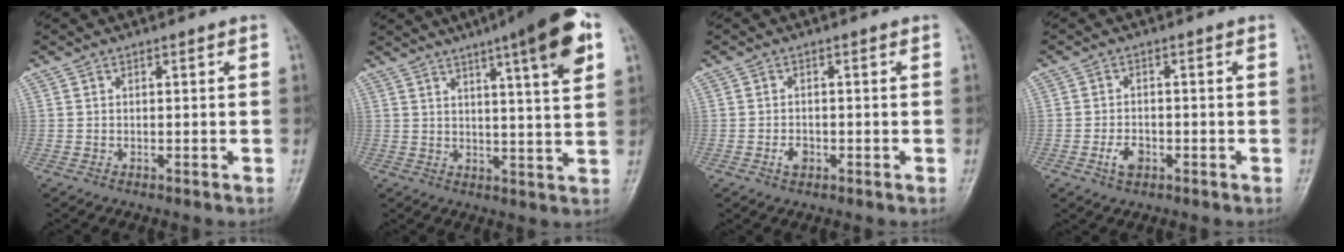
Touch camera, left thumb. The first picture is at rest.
{"total": 14.0, "force": [7.1, 1.7, 12.0], "torque": [-0.164, -0.015, 0.094]}
{"total": 1.9, "force": [-0.8, 1.3, 1.1], "torque": [-0.017, 0.003, -0.014]}
{"total": 3.2, "force": [-1.4, 2.0, 2.0], "torque": [-0.035, 0.006, -0.024]}